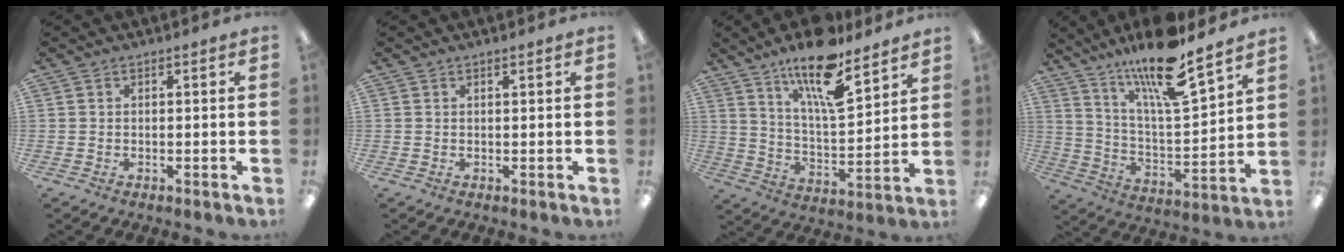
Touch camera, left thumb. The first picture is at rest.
{"total": 0.7, "force": [0.5, 0.1, 0.5], "torque": [-0.010, 0.000, 0.009]}
{"total": 17.2, "force": [12.2, 5.2, 11.0], "torque": [-0.191, -0.066, 0.204]}
{"total": 18.0, "force": [14.5, 3.0, 10.2], "torque": [-0.188, -0.096, 0.243]}